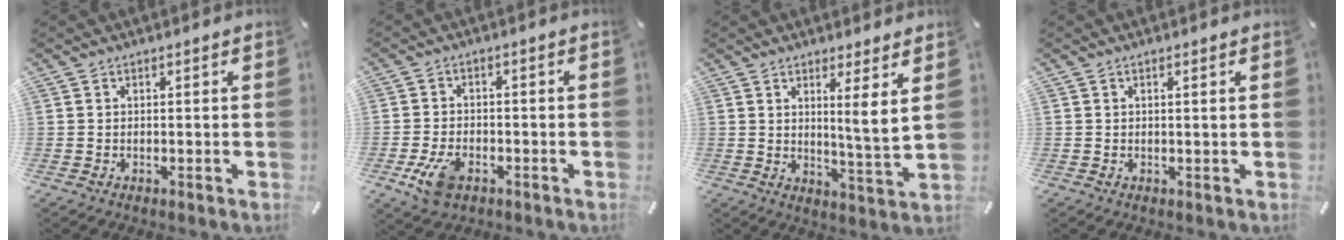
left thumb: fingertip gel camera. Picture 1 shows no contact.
{"total": 7.1, "force": [-3.4, 4.2, 4.6], "torque": [-0.109, 0.007, -0.063]}
{"total": 5.3, "force": [2.9, -0.7, 4.4], "torque": [-0.083, -0.026, 0.045]}
{"total": 1.0, "force": [0.3, -0.1, 0.9], "torque": [-0.017, -0.002, 0.005]}